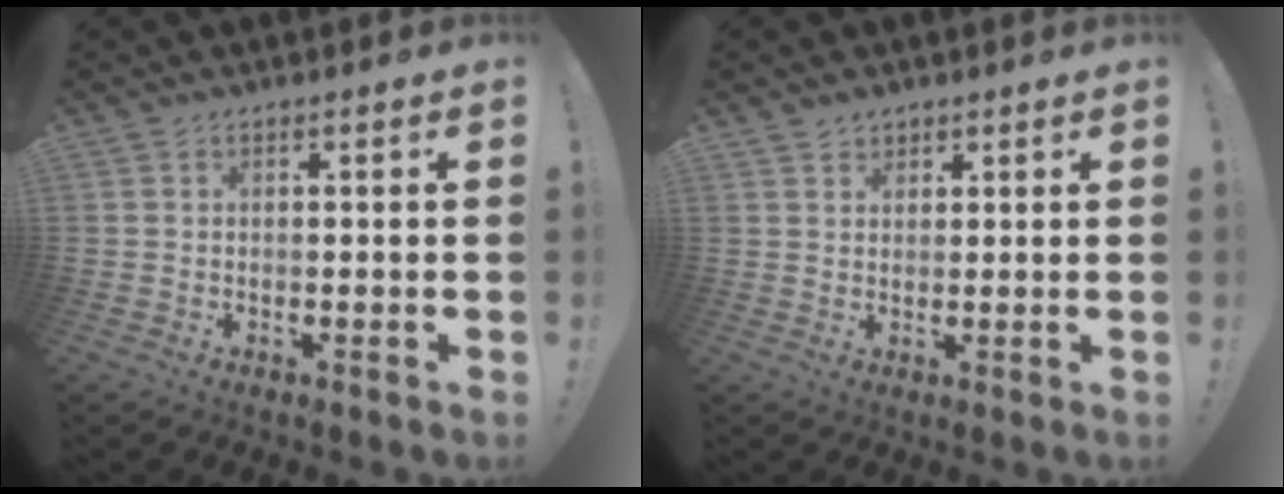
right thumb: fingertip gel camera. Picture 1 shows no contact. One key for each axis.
{"total": 2.4, "fx": 1.9, "fy": 1.4, "fz": 0.2, "tx": 0.001, "ty": -0.012, "tz": 0.034}